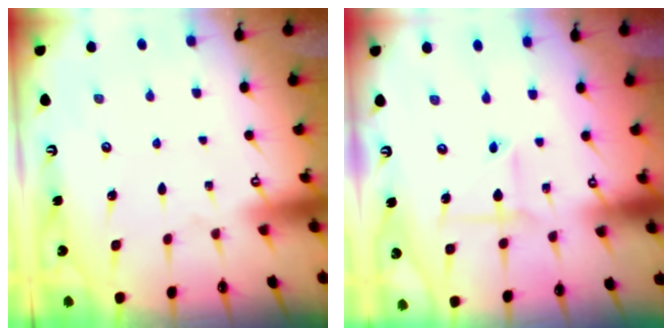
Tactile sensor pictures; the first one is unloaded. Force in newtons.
{"total": 4.1, "press": 4.1, "slide": 0.3}